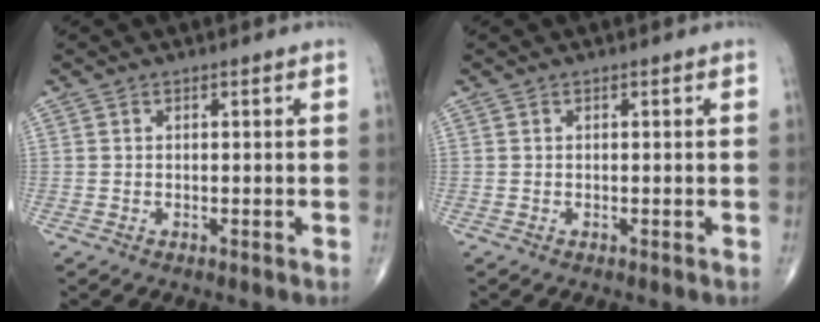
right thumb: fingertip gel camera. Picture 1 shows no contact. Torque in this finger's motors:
{"motor_torque": [0.25, 0.30, -0.13, -0.11, 0.03]}